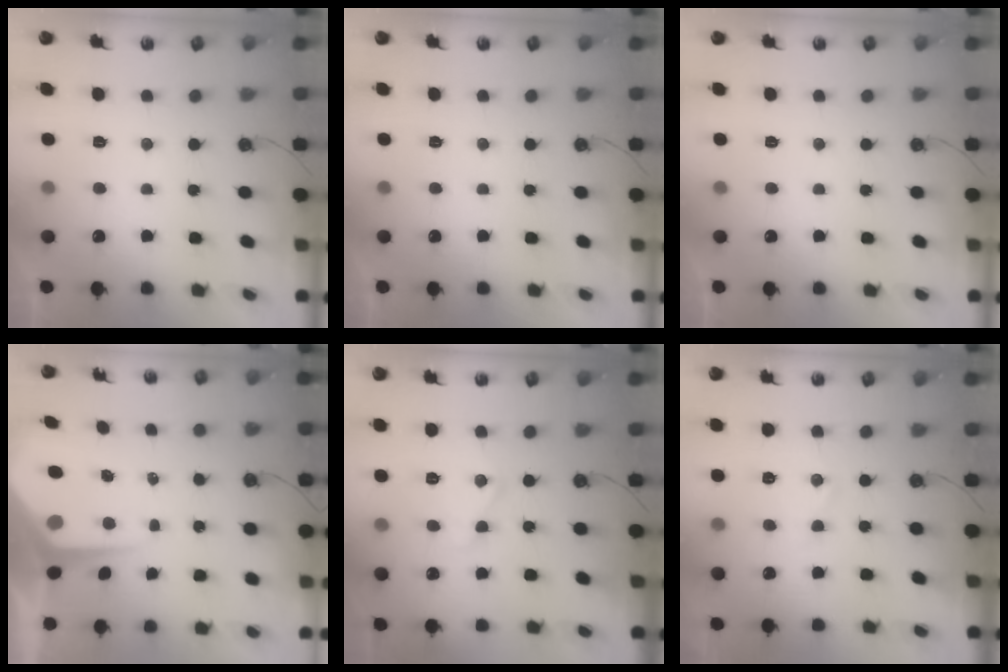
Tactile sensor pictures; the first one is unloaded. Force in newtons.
{"total": 0.0}
{"total": 0.0}
{"total": 8.0, "press": 8.0, "slide": 0.7}
{"total": 10.9, "press": 10.9, "slide": 0.7}
{"total": 7.3, "press": 7.3, "slide": 0.6}